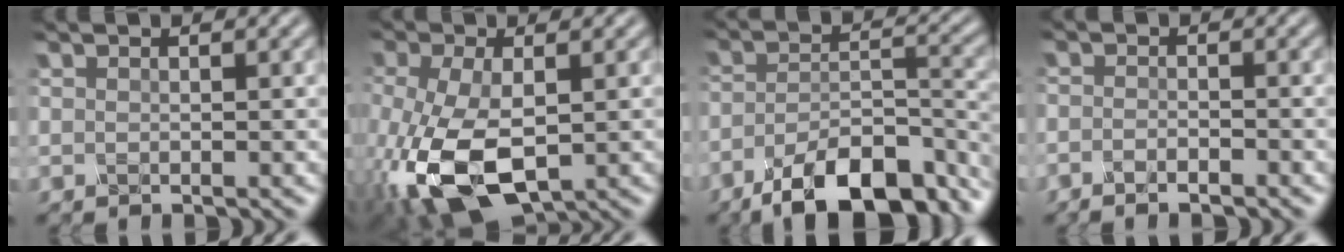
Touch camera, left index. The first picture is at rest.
{"total": 10.1, "force": [-3.5, 5.2, 7.9], "torque": [-0.209, -0.026, -0.065]}
{"total": 11.3, "force": [-8.1, 3.8, 6.9], "torque": [-0.110, -0.011, -0.138]}
{"total": 1.4, "force": [-1.3, 0.2, 0.5], "torque": [-0.007, -0.002, -0.026]}